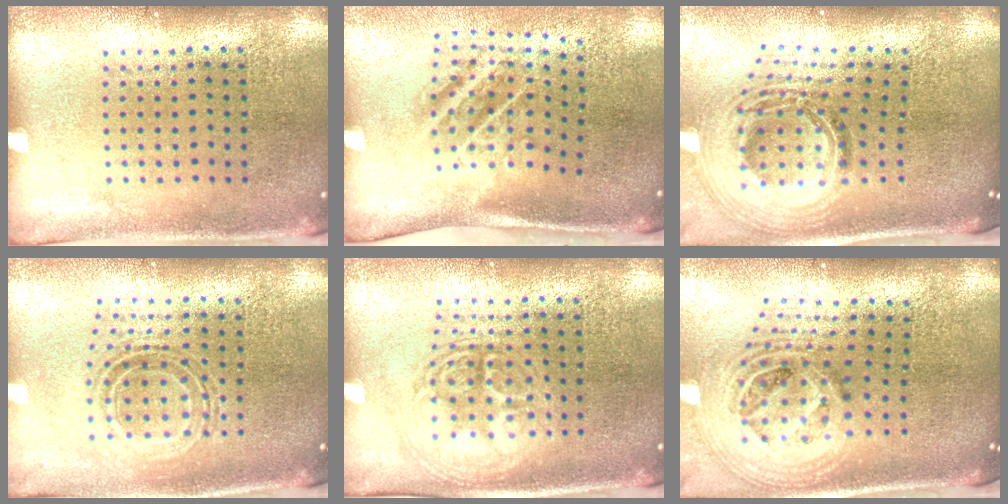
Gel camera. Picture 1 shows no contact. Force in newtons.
{"total": 1.9, "press": 1.2, "slide": 1.5}
{"total": 2.4, "press": 1.8, "slide": 1.6}
{"total": 0.7, "press": 0.7, "slide": 0.2}
{"total": 2.9, "press": 2.8, "slide": 0.4}
{"total": 2.5, "press": 1.8, "slide": 1.8}